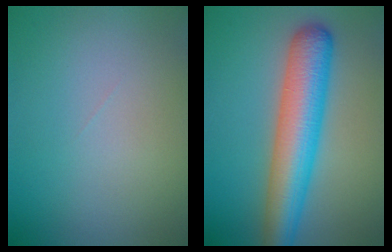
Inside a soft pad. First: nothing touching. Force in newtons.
{"total": 7.7, "press": 7.6, "slide": 0.3}